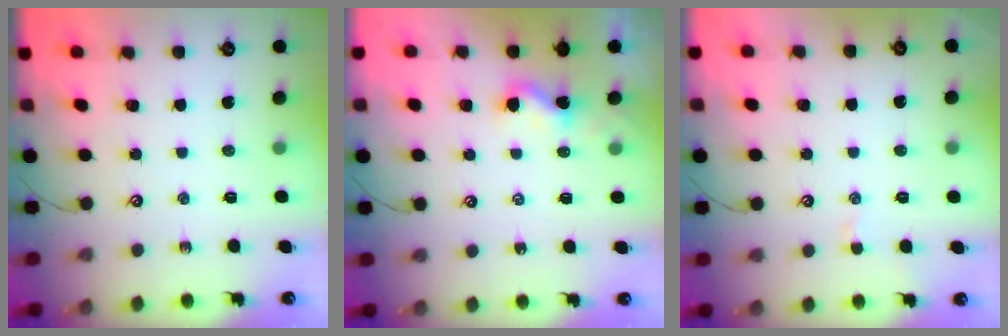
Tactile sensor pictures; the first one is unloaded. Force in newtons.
{"total": 2.1, "press": 2.1, "slide": 0.3}
{"total": 1.0, "press": 0.8, "slide": 0.4}